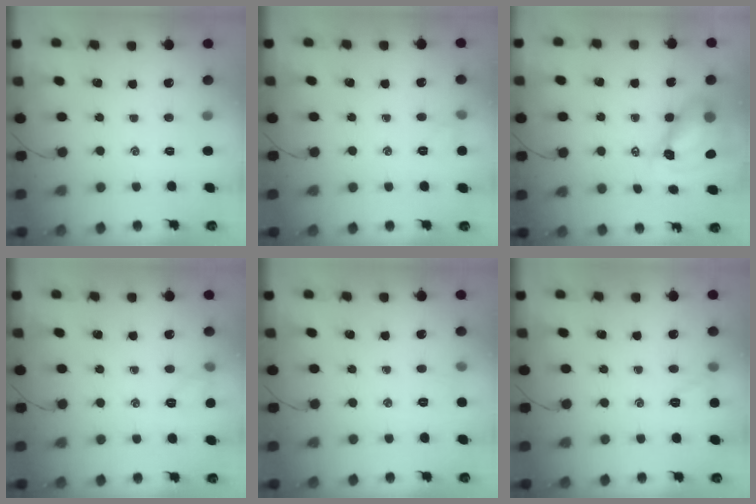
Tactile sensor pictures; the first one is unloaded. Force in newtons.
{"total": 4.7, "press": 4.5, "slide": 1.5}
{"total": 9.3, "press": 8.9, "slide": 3.0}
{"total": 6.8, "press": 6.5, "slide": 1.7}
{"total": 3.9, "press": 3.8, "slide": 1.1}
{"total": 6.4, "press": 6.3, "slide": 1.5}